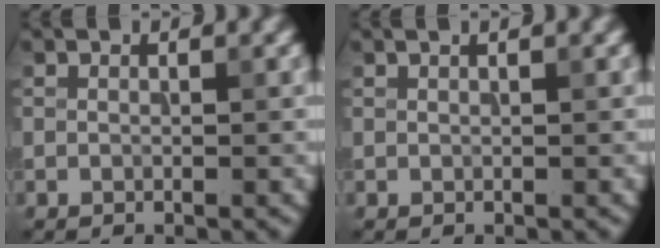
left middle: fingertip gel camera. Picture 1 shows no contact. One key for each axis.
{"total": 0.9, "fx": 0.5, "fy": 0.2, "fz": 0.7, "tx": -0.007, "ty": -0.001, "tz": 0.004}